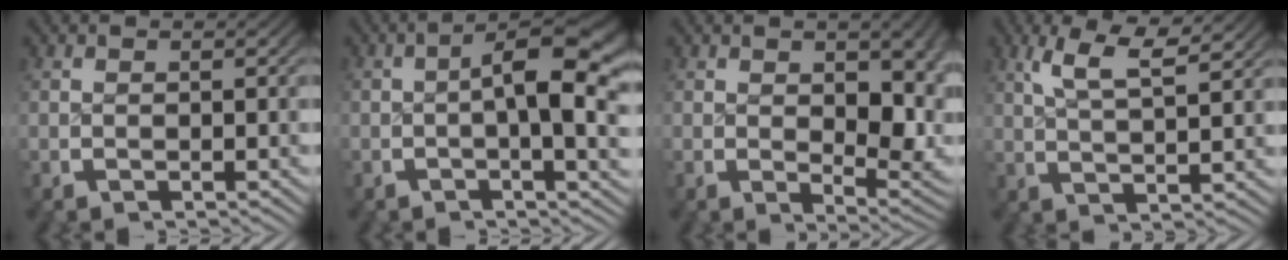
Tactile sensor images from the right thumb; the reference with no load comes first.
{"total": 7.7, "force": [0.8, 2.8, 7.2], "torque": [-0.098, -0.003, 0.006]}
{"total": 5.2, "force": [0.5, 2.6, 4.5], "torque": [-0.060, -0.025, 0.021]}
{"total": 5.1, "force": [3.4, 1.4, 3.6], "torque": [-0.068, 0.007, 0.061]}